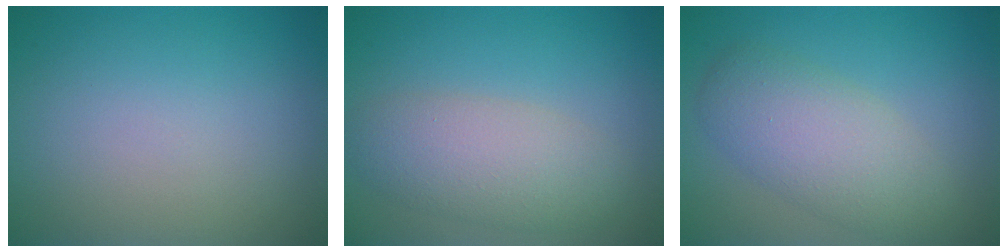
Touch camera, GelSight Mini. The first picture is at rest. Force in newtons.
{"total": 4.6, "press": 4.6, "slide": 0.2}
{"total": 5.1, "press": 5.1, "slide": 0.2}